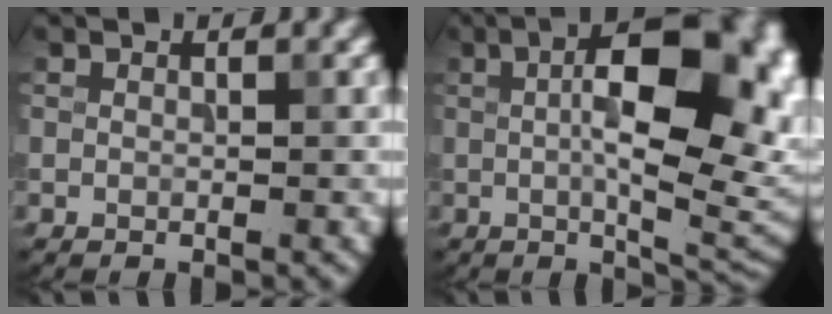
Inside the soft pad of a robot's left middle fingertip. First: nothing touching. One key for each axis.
{"total": 15.5, "fx": 1.7, "fy": 6.9, "fz": 13.8, "tx": -0.158, "ty": 0.019, "tz": 0.020}